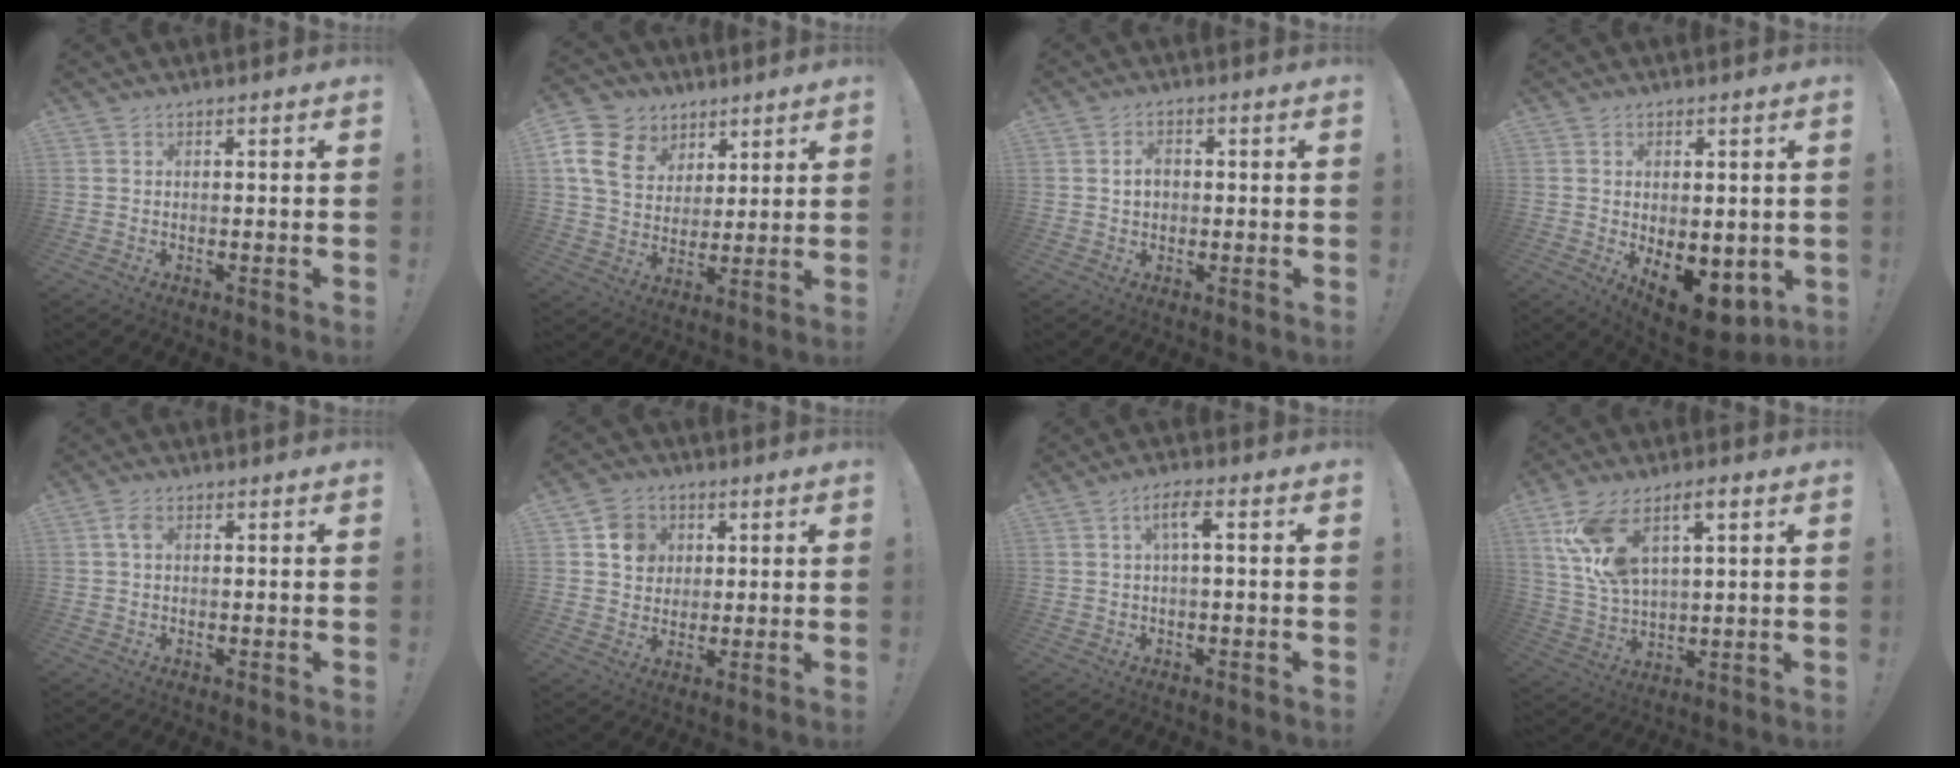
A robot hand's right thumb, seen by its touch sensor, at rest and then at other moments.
{"total": 14.7, "force": [6.8, 11.2, 6.5], "torque": [-0.107, -0.031, 0.138]}
{"total": 3.5, "force": [0.4, 2.4, 2.5], "torque": [-0.035, 0.001, 0.004]}
{"total": 9.6, "force": [-2.9, 6.1, 6.8], "torque": [-0.057, 0.014, -0.041]}
{"total": 3.1, "force": [0.8, 1.9, 2.3], "torque": [-0.042, 0.006, 0.015]}
{"total": 8.4, "force": [2.5, 7.6, 2.5], "torque": [-0.026, -0.007, 0.051]}
{"total": 4.9, "force": [0.7, 1.0, 4.7], "torque": [-0.089, 0.006, 0.007]}
{"total": 12.8, "force": [6.3, 6.4, 9.1], "torque": [-0.177, -0.017, 0.117]}